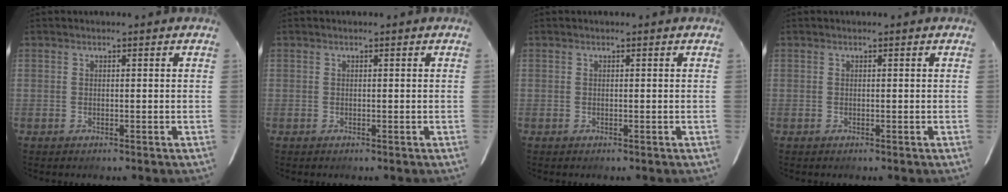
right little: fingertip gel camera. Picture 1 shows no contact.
{"total": 0.0}
{"total": 0.0}
{"total": 0.0}